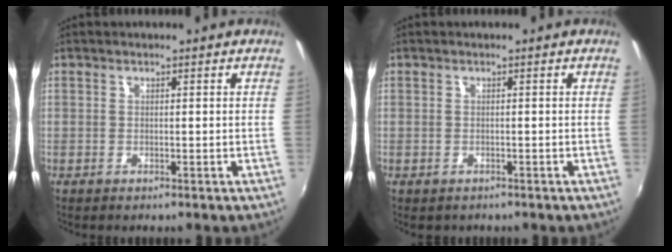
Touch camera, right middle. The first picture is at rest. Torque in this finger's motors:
{"motor_torque": [0.28, -0.17, -0.02, 0.01]}